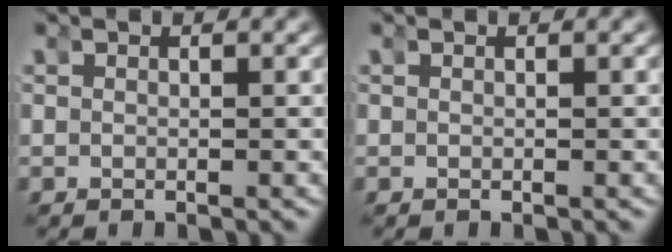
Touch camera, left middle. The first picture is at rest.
{"total": 0.0}